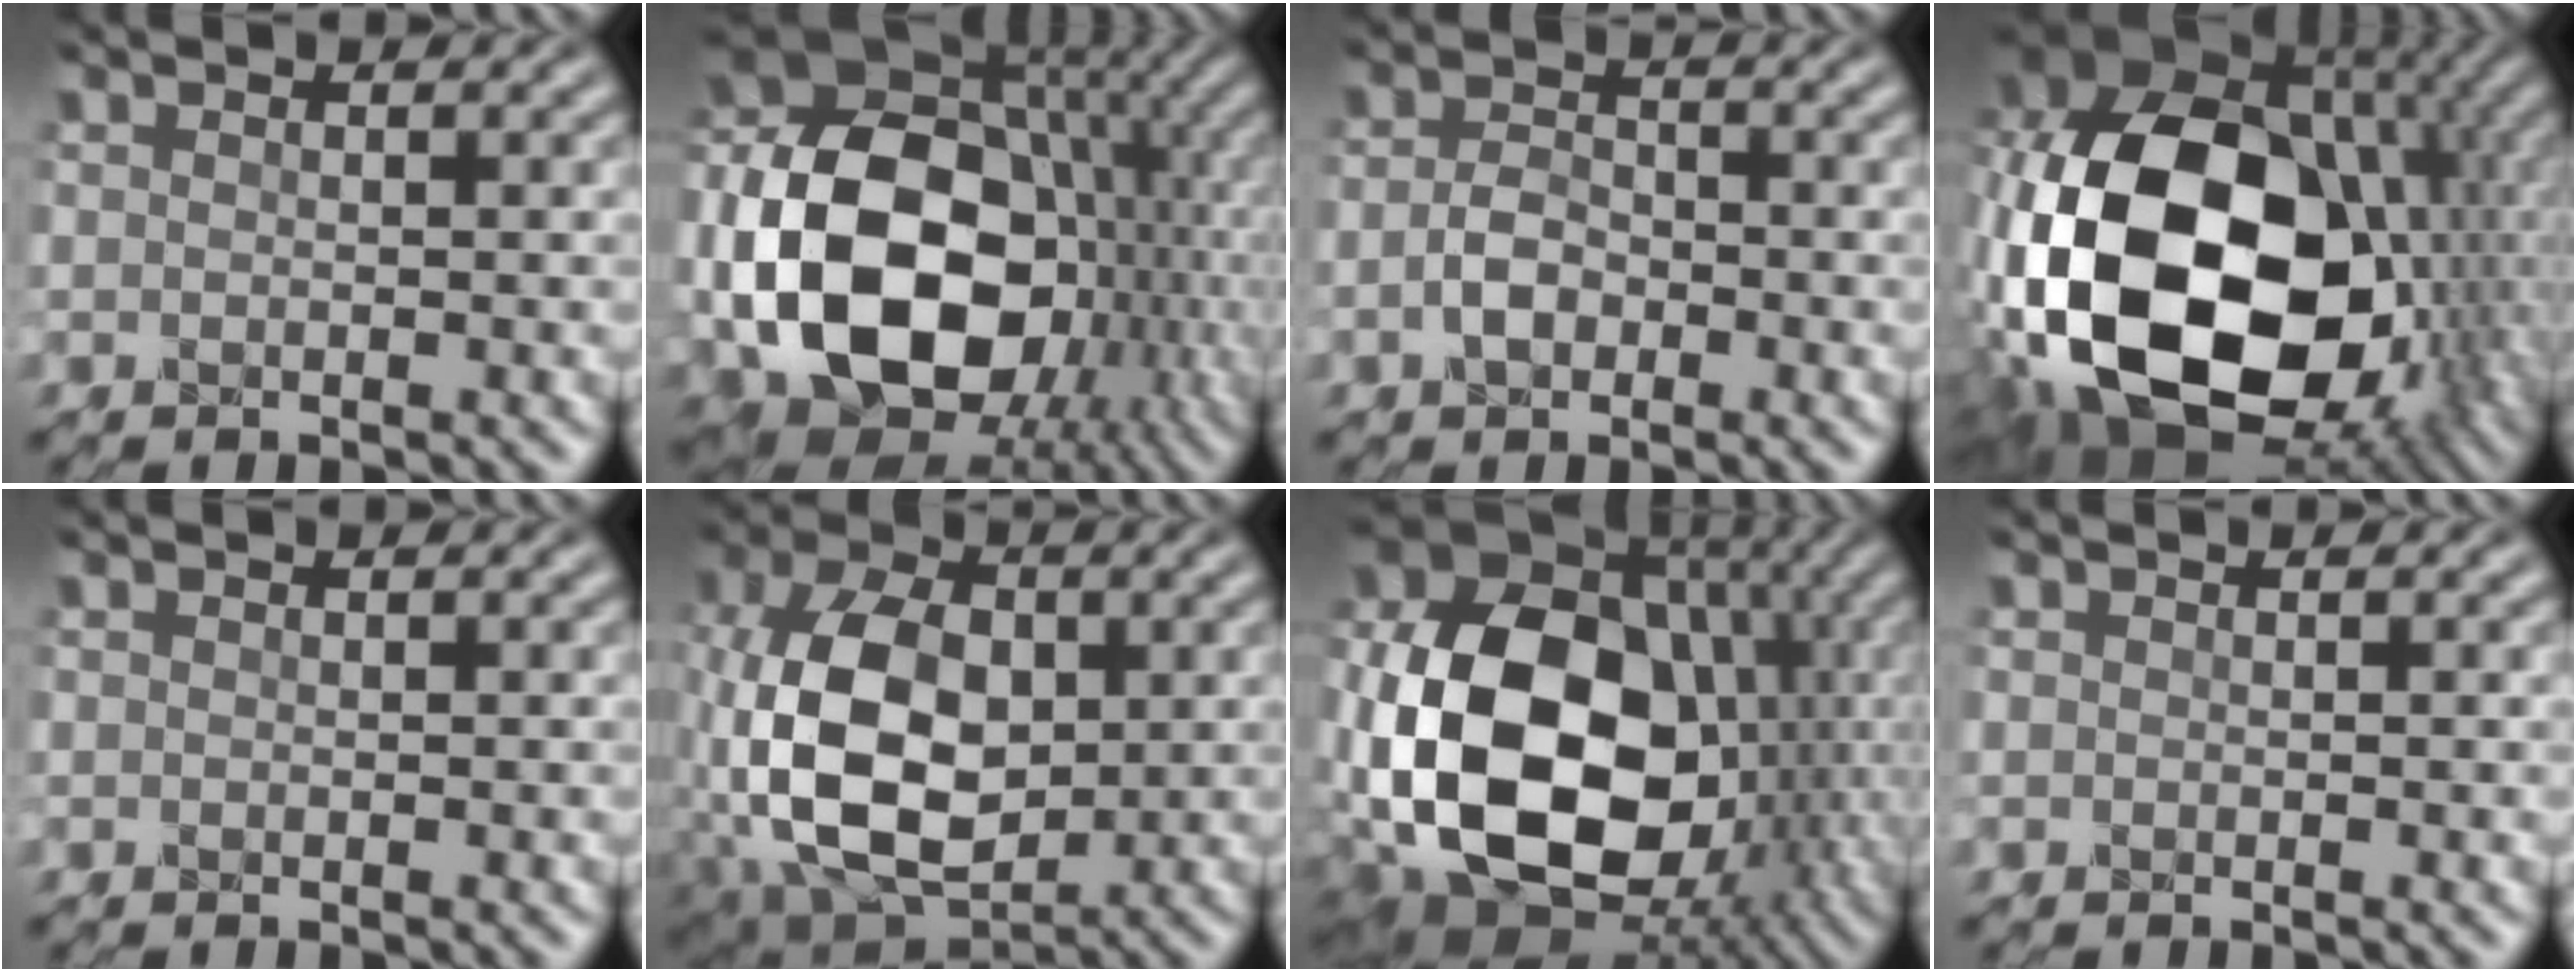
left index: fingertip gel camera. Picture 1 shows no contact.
{"total": 18.3, "force": [-3.7, 13.4, 11.9], "torque": [-0.203, -0.024, -0.054]}
{"total": 2.5, "force": [-1.4, 1.5, 1.5], "torque": [-0.028, 0.002, -0.033]}
{"total": 22.3, "force": [-4.1, 15.6, 15.5], "torque": [-0.343, -0.046, -0.049]}
{"total": 0.0}
{"total": 11.4, "force": [-1.2, 7.2, 8.8], "torque": [-0.185, 0.001, -0.028]}
{"total": 18.5, "force": [-2.2, 13.7, 12.3], "torque": [-0.243, -0.024, -0.035]}
{"total": 0.0}